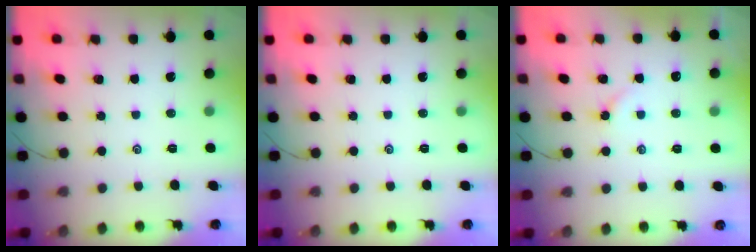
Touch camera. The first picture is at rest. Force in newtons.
{"total": 0.0}
{"total": 3.8, "press": 3.8, "slide": 0.4}